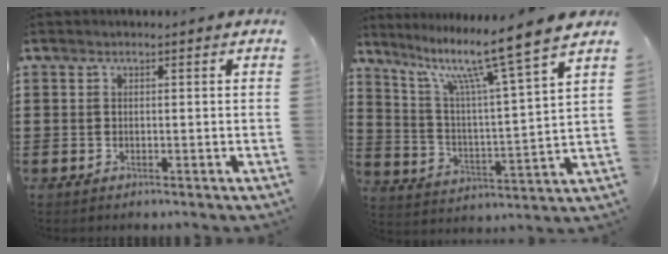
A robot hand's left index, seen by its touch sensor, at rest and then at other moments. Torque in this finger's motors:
{"motor_torque": [2.14, 0.00, 0.52, 0.21]}